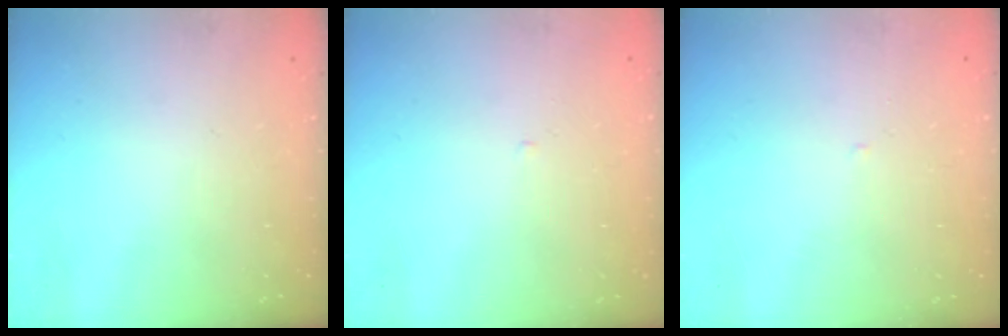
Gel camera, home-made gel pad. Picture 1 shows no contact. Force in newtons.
{"total": 1.7, "press": 1.7, "slide": 0.3}
{"total": 1.8, "press": 1.8, "slide": 0.3}